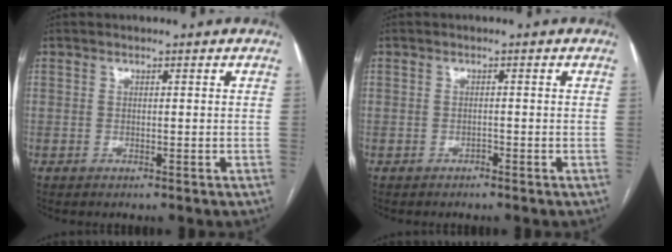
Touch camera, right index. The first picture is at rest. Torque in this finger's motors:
{"motor_torque": [-0.10, 0.07, -0.06, -0.04]}